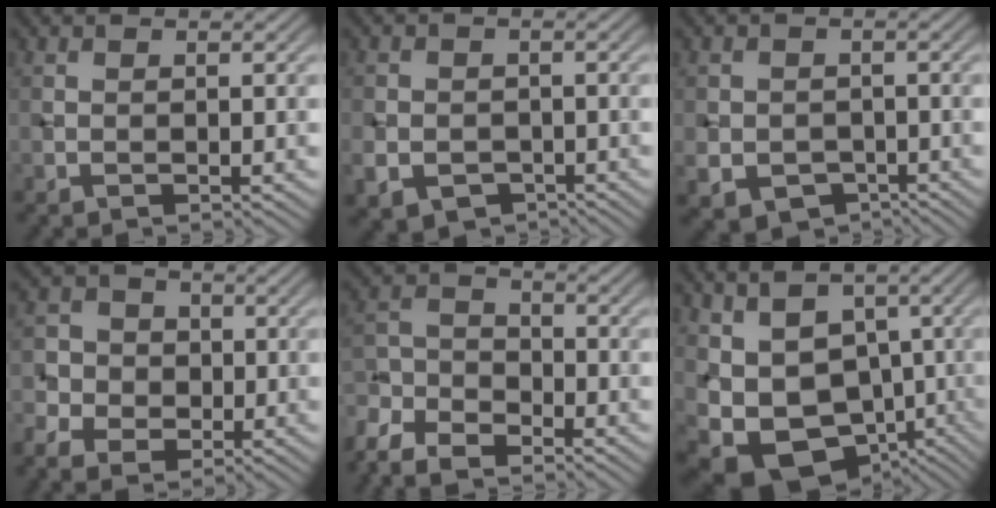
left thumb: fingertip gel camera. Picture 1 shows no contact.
{"total": 4.9, "force": [-2.2, 4.0, 1.8], "torque": [-0.038, -0.019, -0.042]}
{"total": 4.8, "force": [-1.9, 4.1, 1.6], "torque": [-0.037, -0.019, -0.032]}
{"total": 6.4, "force": [-2.2, 5.6, 2.2], "torque": [-0.055, -0.005, -0.060]}
{"total": 8.3, "force": [-6.7, 3.4, 3.4], "torque": [-0.083, -0.016, -0.144]}
{"total": 12.2, "force": [-1.5, 9.8, 7.1], "torque": [-0.142, -0.010, -0.008]}